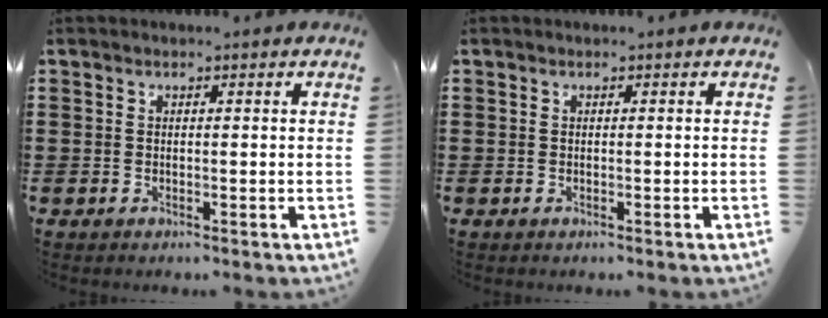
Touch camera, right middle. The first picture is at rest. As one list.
[{"total": 0.0}]